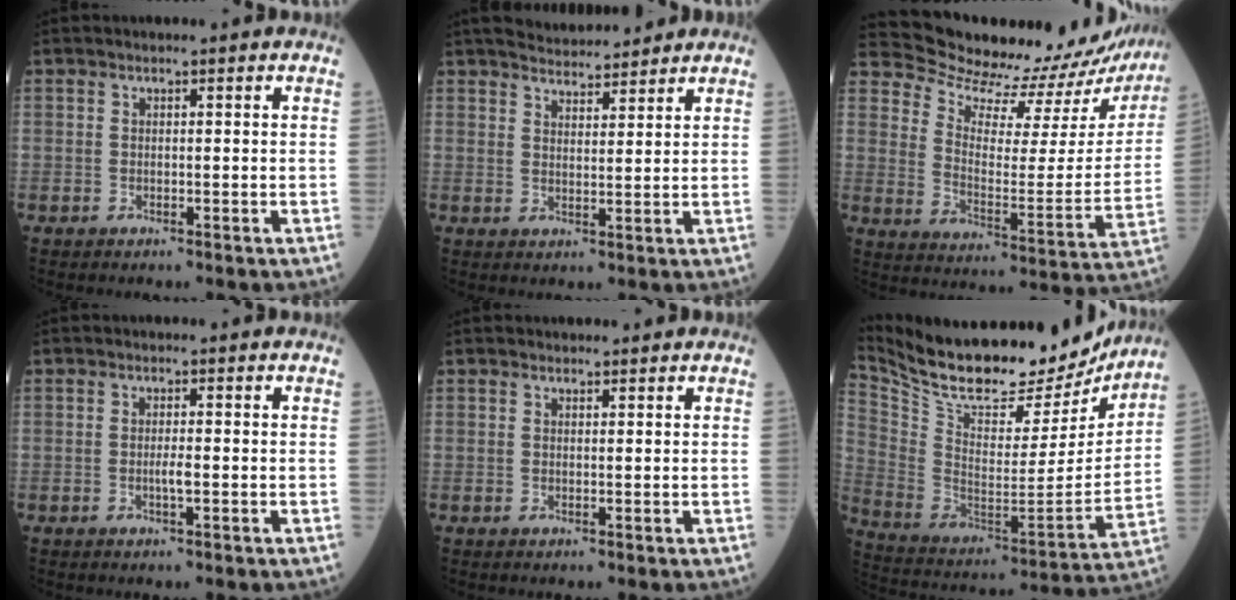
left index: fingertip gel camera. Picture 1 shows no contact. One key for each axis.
{"total": 7.6, "fx": 7.0, "fy": 1.3, "fz": 2.5, "tx": -0.041, "ty": 0.013, "tz": 0.109}
{"total": 22.8, "fx": 22.0, "fy": 4.6, "fz": 3.3, "tx": -0.052, "ty": -0.093, "tz": 0.275}
{"total": 1.5, "fx": -0.7, "fy": 0.1, "fz": 1.3, "tx": -0.028, "ty": -0.006, "tz": -0.012}
{"total": 0.8, "fx": 0.7, "fy": 0.3, "fz": 0.0, "tx": -0.007, "ty": 0.000, "tz": 0.012}
{"total": 25.5, "fx": 22.5, "fy": 6.8, "fz": 9.9, "tx": -0.193, "ty": -0.031, "tz": 0.346}